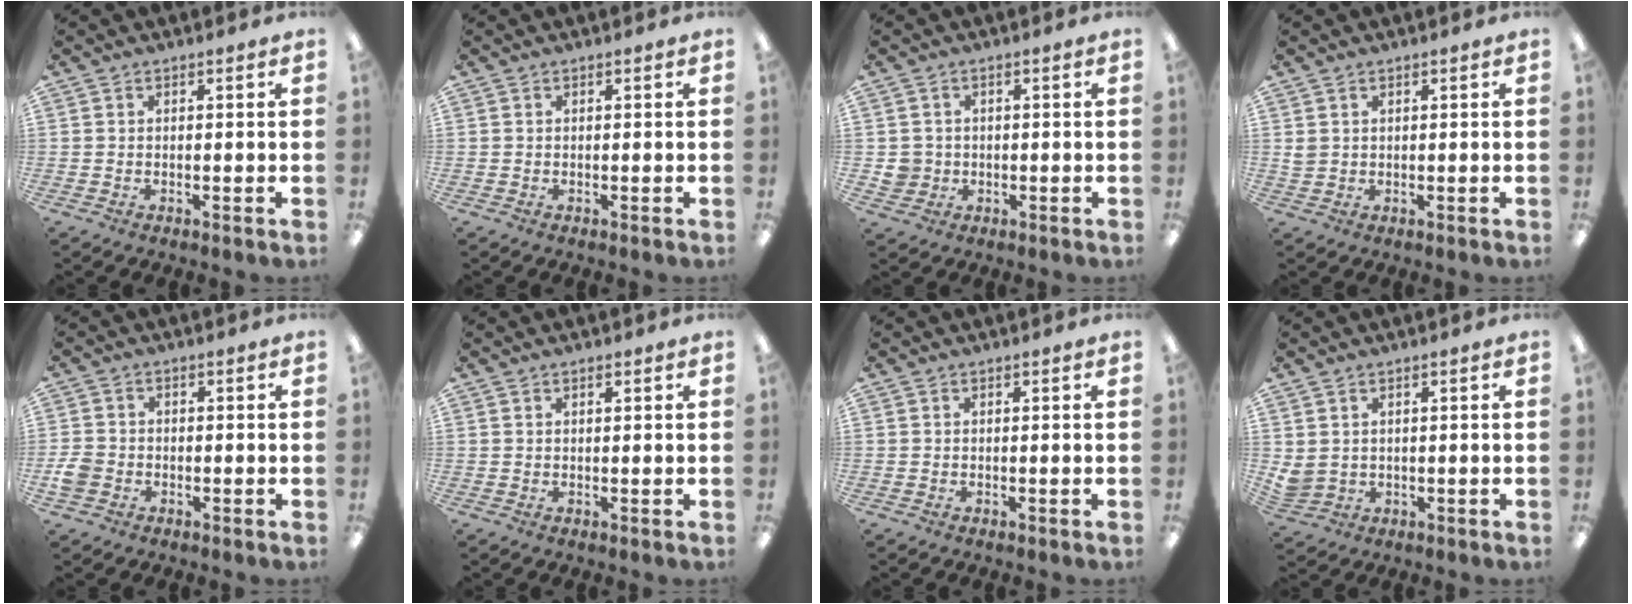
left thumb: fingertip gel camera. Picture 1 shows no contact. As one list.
[{"total": 0.0}, {"total": 3.8, "force": [-0.1, 3.7, 0.6], "torque": [-0.009, 0.005, -0.001]}, {"total": 1.7, "force": [0.8, 1.3, 0.6], "torque": [-0.014, 0.002, 0.015]}, {"total": 3.8, "force": [-1.4, 3.0, 1.7], "torque": [-0.032, 0.008, -0.027]}, {"total": 0.7, "force": [0.5, 0.3, 0.3], "torque": [-0.007, 0.001, 0.010]}, {"total": 0.0}, {"total": 3.1, "force": [1.5, 2.5, 1.0], "torque": [-0.033, -0.005, 0.029]}]